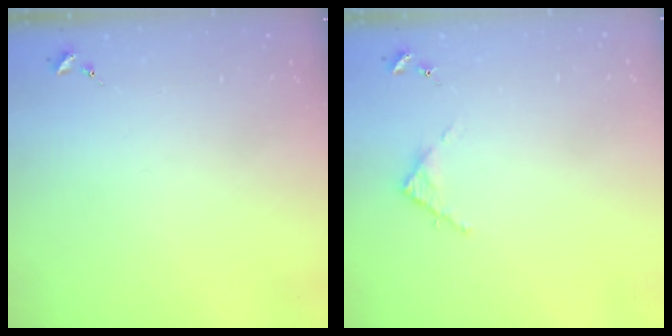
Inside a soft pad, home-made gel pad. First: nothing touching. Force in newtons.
{"total": 3.3, "press": 3.2, "slide": 0.3}